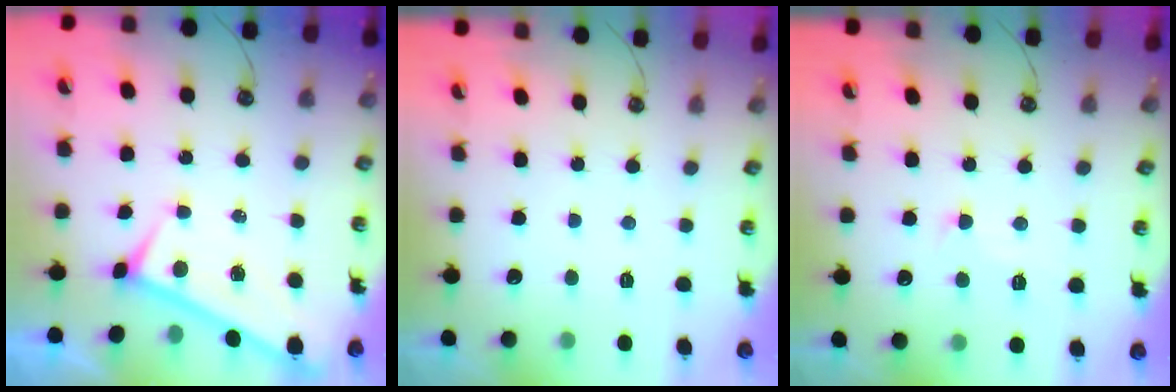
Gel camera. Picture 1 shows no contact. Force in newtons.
{"total": 0.0}
{"total": 2.6, "press": 2.5, "slide": 0.6}